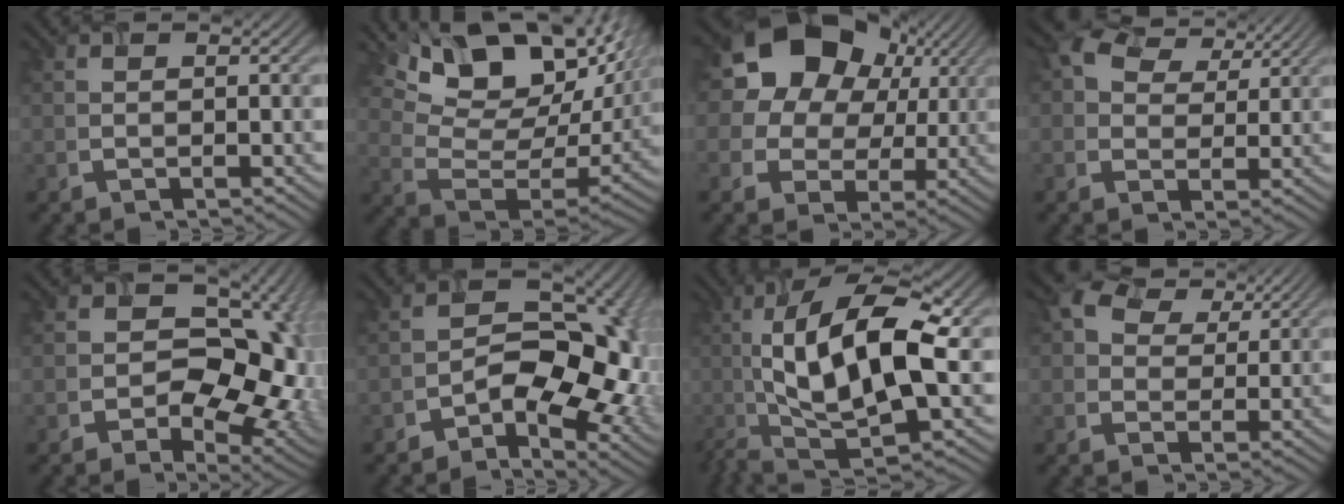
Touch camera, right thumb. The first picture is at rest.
{"total": 17.9, "force": [10.9, 8.9, 11.0], "torque": [-0.217, 0.022, 0.180]}
{"total": 20.9, "force": [8.5, 17.1, 8.5], "torque": [-0.205, 0.041, 0.153]}
{"total": 5.1, "force": [3.1, 3.5, 1.9], "torque": [-0.038, 0.004, 0.061]}
{"total": 15.8, "force": [-1.2, 11.5, 10.7], "torque": [-0.118, -0.016, -0.001]}
{"total": 13.7, "force": [-3.5, 9.0, 9.7], "torque": [-0.118, -0.018, -0.040]}
{"total": 14.8, "force": [-0.9, 5.5, 13.7], "torque": [-0.256, 0.011, -0.014]}
{"total": 5.1, "force": [3.1, 3.5, 1.9], "torque": [-0.035, 0.005, 0.060]}